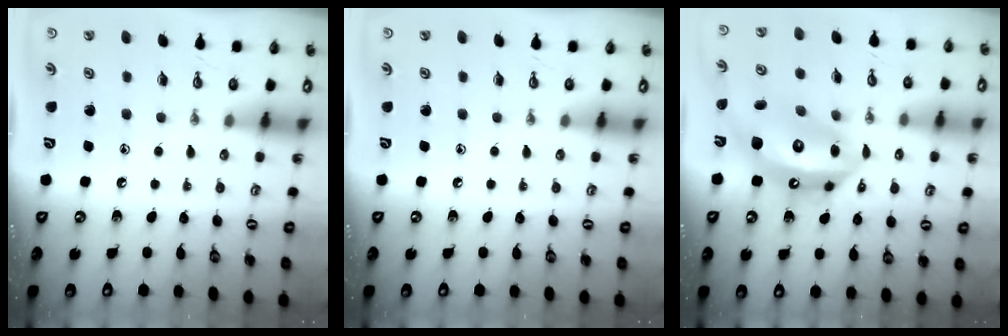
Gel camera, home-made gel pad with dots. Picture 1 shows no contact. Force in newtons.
{"total": 0.0}
{"total": 17.6, "press": 17.4, "slide": 2.2}